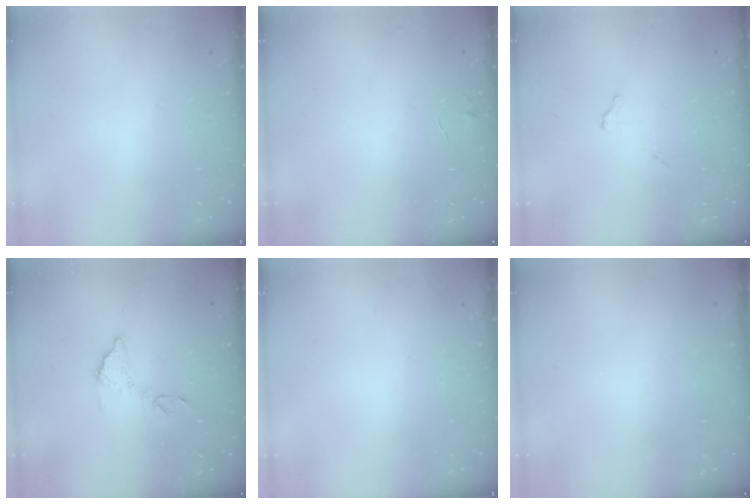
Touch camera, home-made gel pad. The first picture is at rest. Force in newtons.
{"total": 5.0, "press": 5.0, "slide": 0.4}
{"total": 5.6, "press": 5.6, "slide": 0.2}
{"total": 8.8, "press": 8.7, "slide": 0.7}
{"total": 0.0}
{"total": 3.2, "press": 3.2, "slide": 0.1}